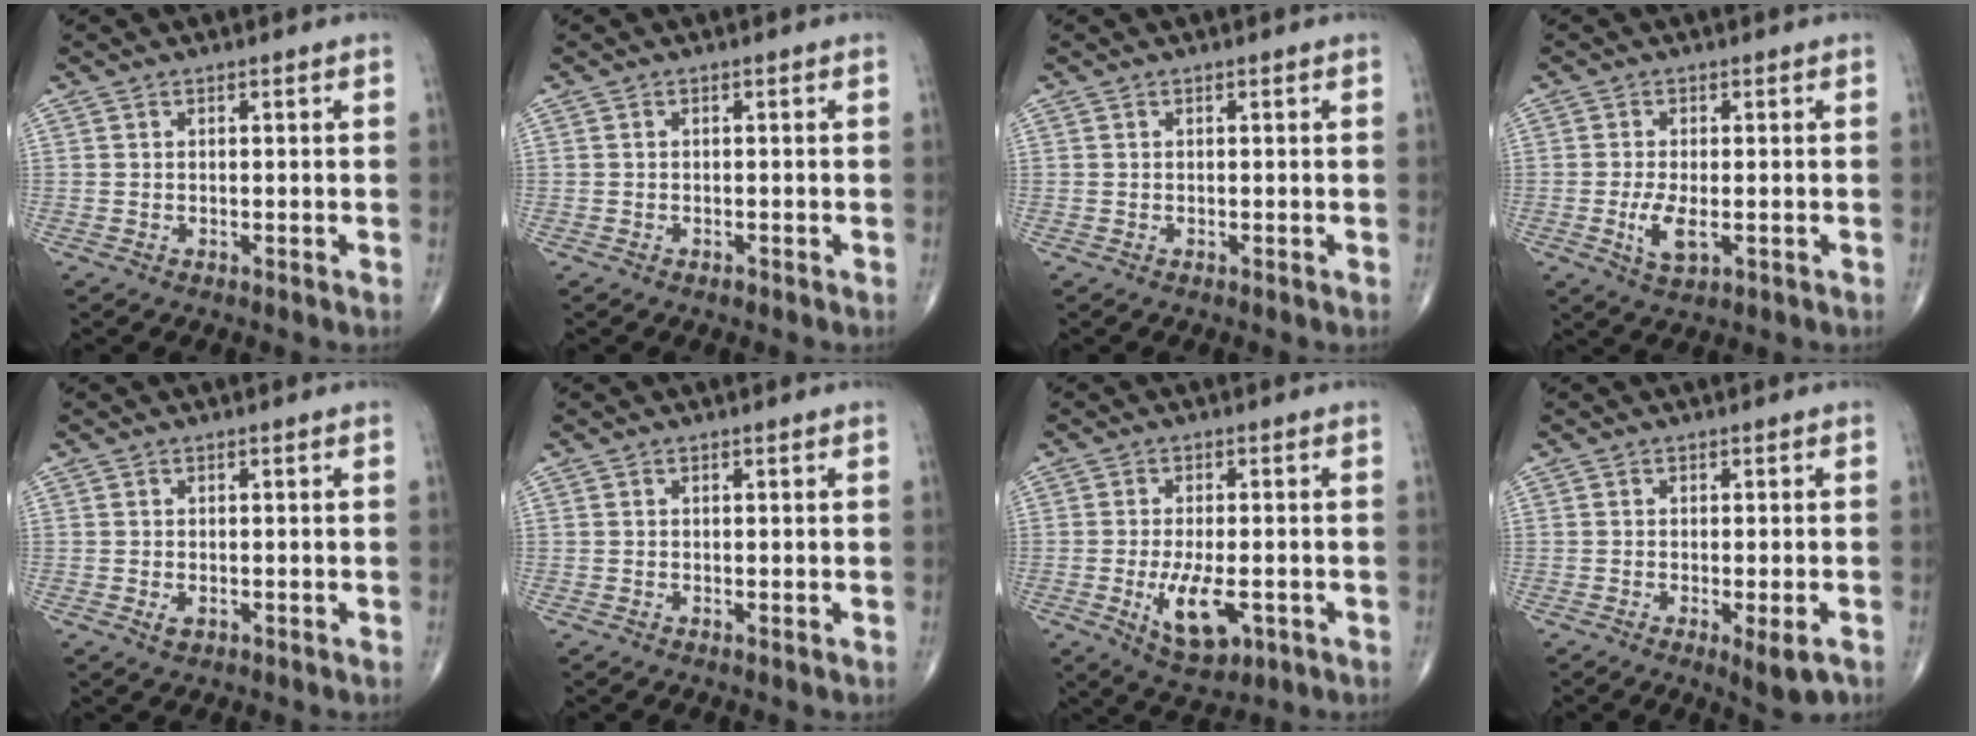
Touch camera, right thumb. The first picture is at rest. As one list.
[{"total": 0.6, "force": [-0.4, 0.3, 0.2], "torque": [-0.002, 0.000, -0.008]}, {"total": 0.0}, {"total": 4.8, "force": [-1.1, 2.0, 4.2], "torque": [-0.086, -0.010, -0.017]}, {"total": 1.5, "force": [-0.4, 1.0, 1.1], "torque": [-0.018, -0.002, -0.005]}, {"total": 0.0}, {"total": 9.0, "force": [-2.6, 4.0, 7.6], "torque": [-0.128, -0.009, -0.033]}, {"total": 4.8, "force": [-2.0, 1.2, 4.1], "torque": [-0.059, -0.007, -0.025]}]